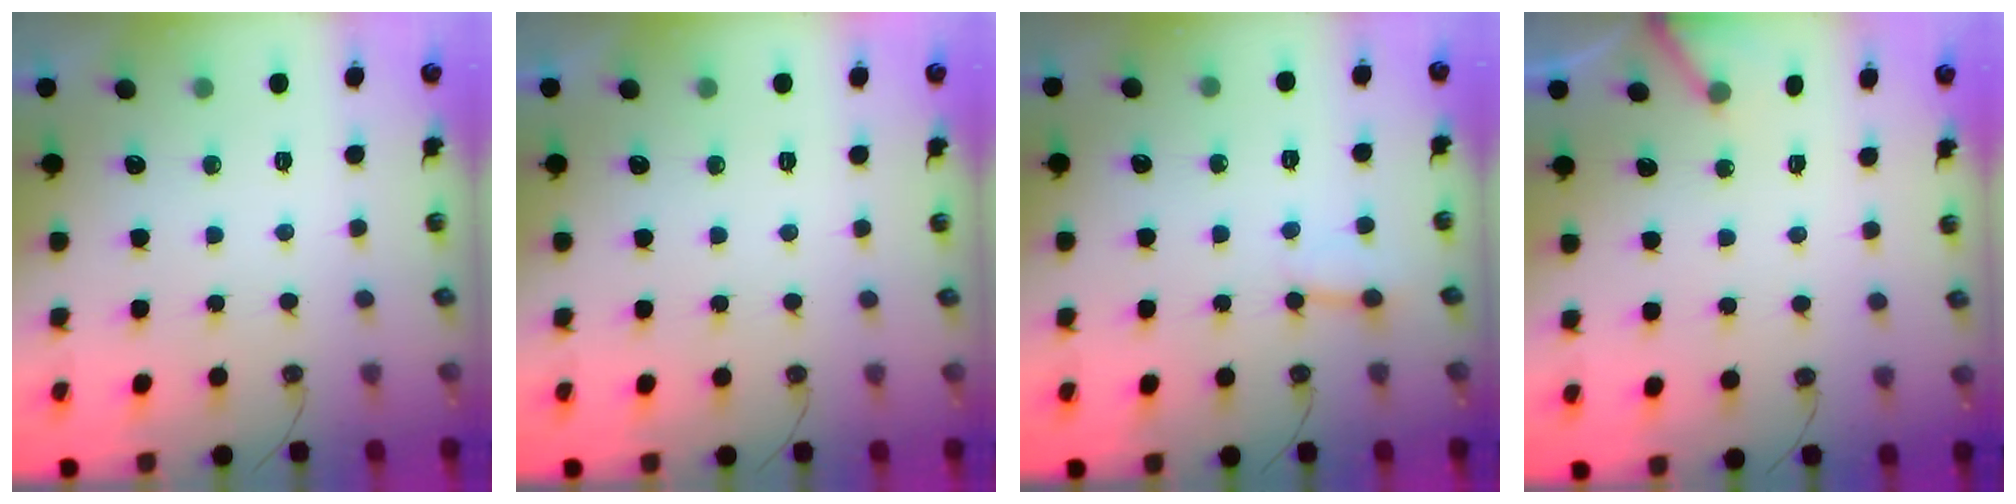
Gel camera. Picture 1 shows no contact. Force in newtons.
{"total": 0.0}
{"total": 2.0, "press": 2.0, "slide": 0.1}
{"total": 4.2, "press": 4.2, "slide": 0.3}